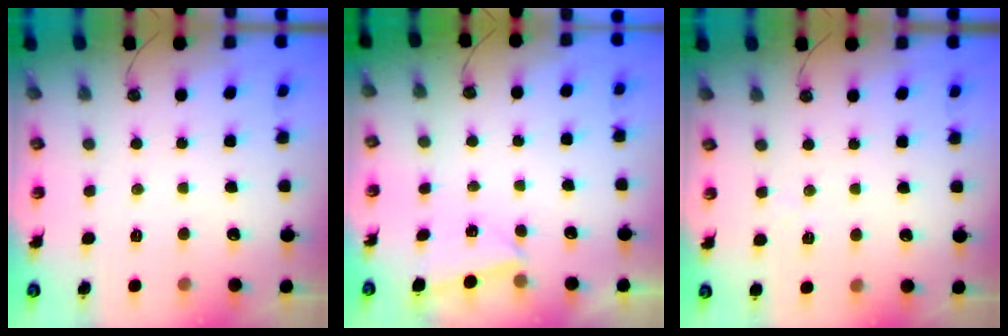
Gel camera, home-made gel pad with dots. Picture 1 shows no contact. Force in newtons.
{"total": 2.3, "press": 1.3, "slide": 1.9}
{"total": 3.0, "press": 2.0, "slide": 2.2}